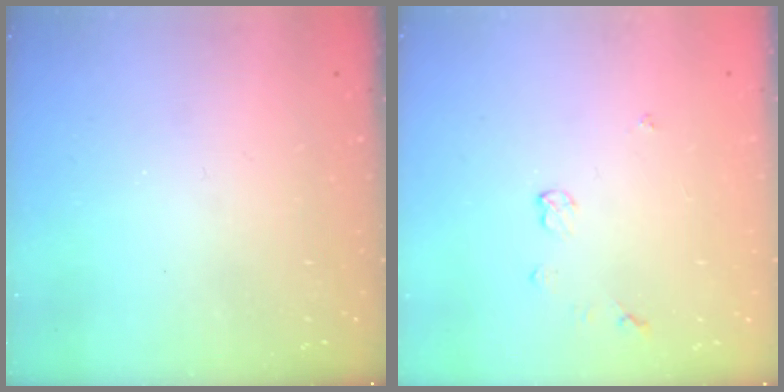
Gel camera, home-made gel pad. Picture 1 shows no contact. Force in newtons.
{"total": 3.7, "press": 3.7, "slide": 0.4}